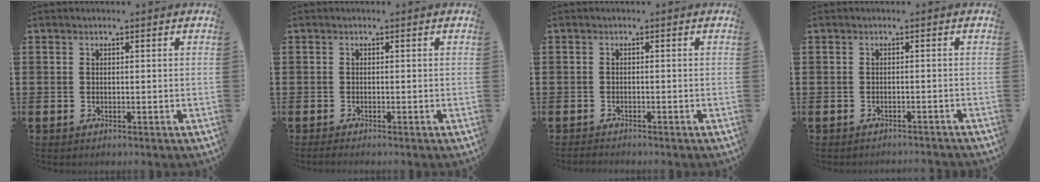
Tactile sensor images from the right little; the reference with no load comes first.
{"total": 0.6, "force": [-0.4, 0.0, 0.4], "torque": [-0.007, -0.001, -0.008]}
{"total": 0.0}
{"total": 0.8, "force": [-0.8, -0.1, 0.0], "torque": [-0.001, 0.000, -0.017]}